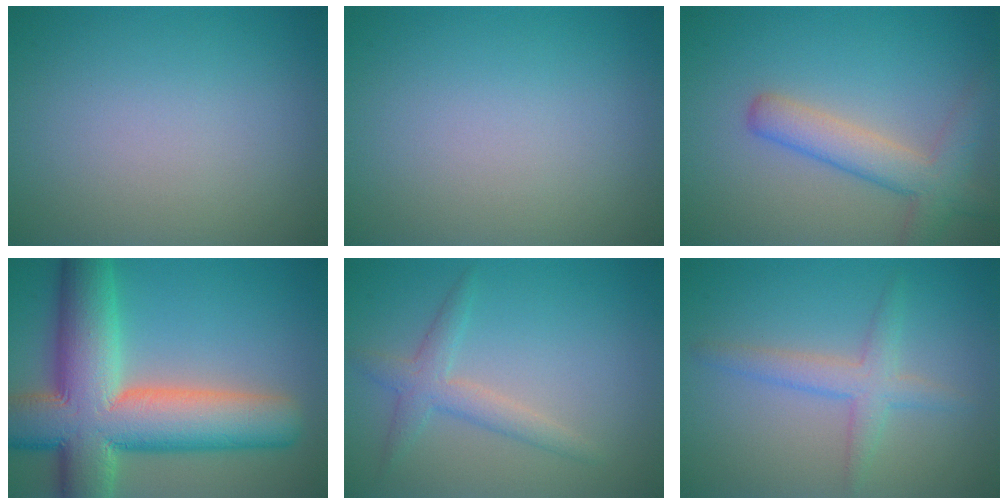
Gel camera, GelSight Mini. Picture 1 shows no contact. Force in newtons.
{"total": 0.0}
{"total": 4.3, "press": 4.3, "slide": 0.2}
{"total": 14.1, "press": 14.1, "slide": 0.8}
{"total": 2.5, "press": 2.5, "slide": 0.1}
{"total": 2.8, "press": 2.7, "slide": 0.2}